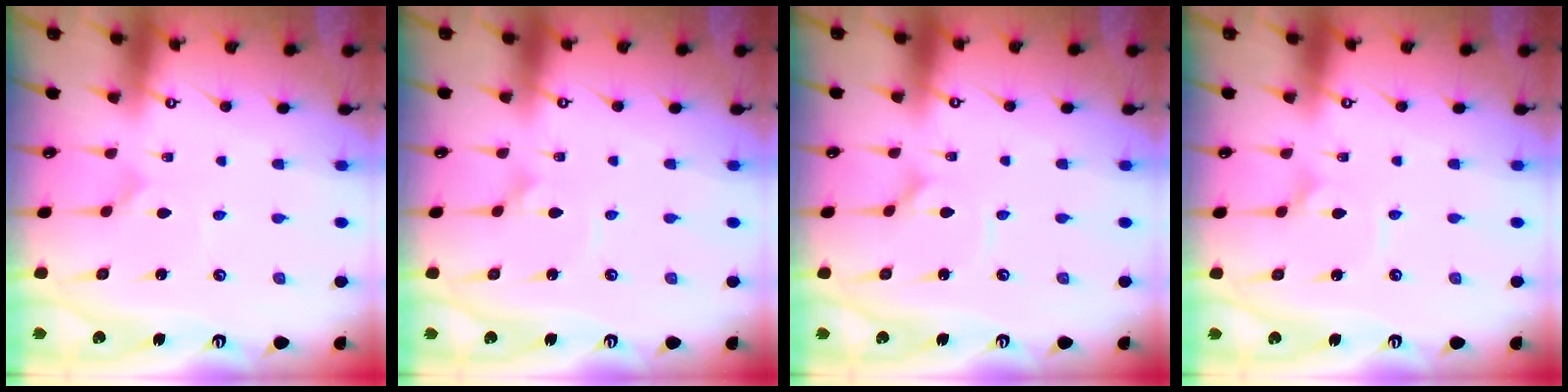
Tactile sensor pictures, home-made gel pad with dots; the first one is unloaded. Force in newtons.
{"total": 1.7, "press": 1.7, "slide": 0.1}
{"total": 1.3, "press": 1.3, "slide": 0.1}
{"total": 1.8, "press": 1.8, "slide": 0.1}